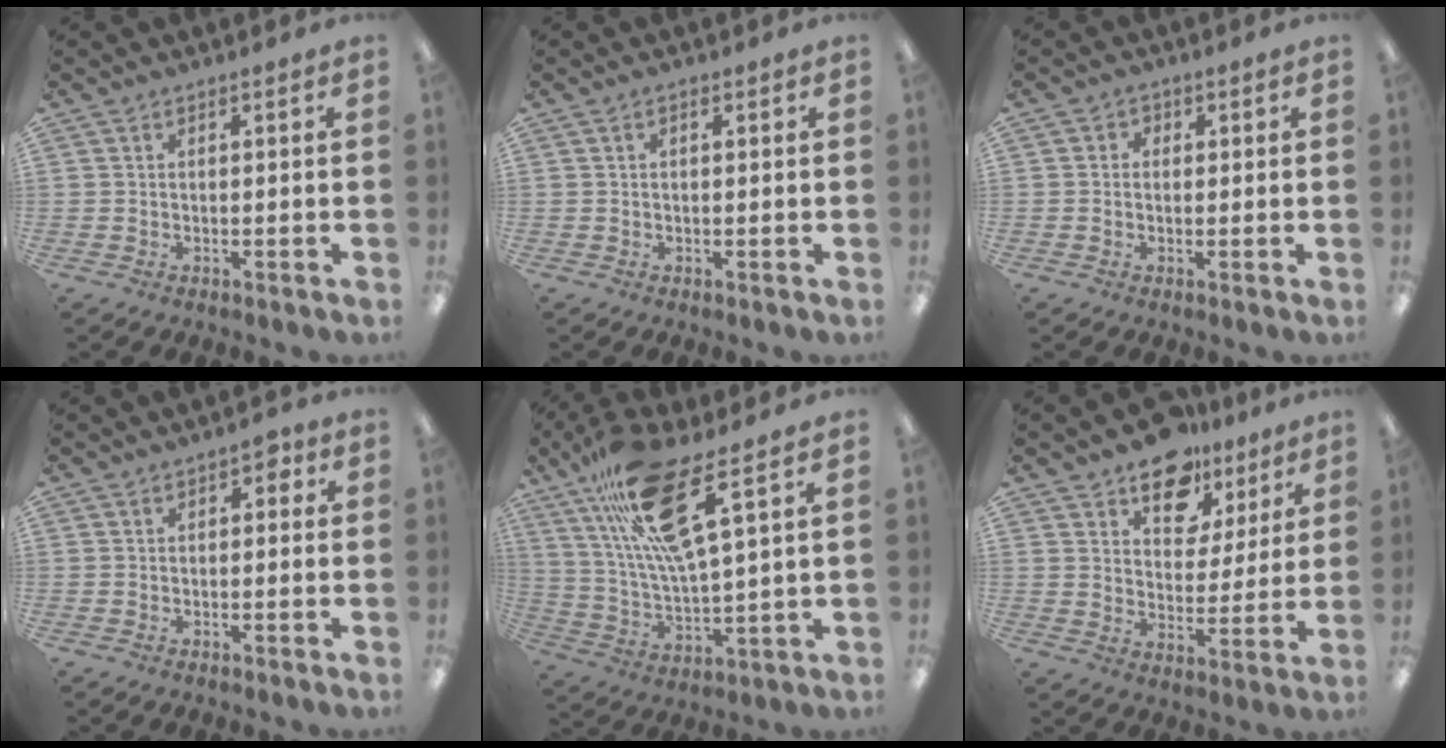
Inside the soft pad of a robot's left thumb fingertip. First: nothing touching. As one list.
[{"total": 0.9, "force": [0.2, 0.4, 0.7], "torque": [-0.014, 0.004, 0.003]}, {"total": 1.6, "force": [-0.4, 1.4, 0.6], "torque": [-0.010, 0.006, -0.009]}, {"total": 1.7, "force": [-0.1, 1.2, 1.1], "torque": [-0.015, 0.003, -0.005]}, {"total": 18.8, "force": [10.8, 4.4, 14.7], "torque": [-0.282, -0.035, 0.178]}, {"total": 12.7, "force": [9.4, 7.7, 3.7], "torque": [-0.054, -0.063, 0.173]}]